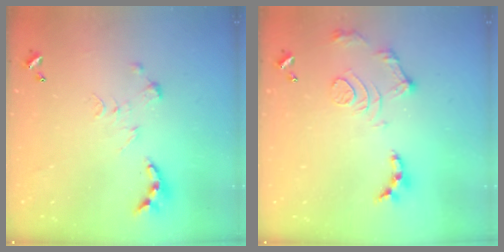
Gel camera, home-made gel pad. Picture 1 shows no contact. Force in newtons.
{"total": 11.8, "press": 11.7, "slide": 0.8}